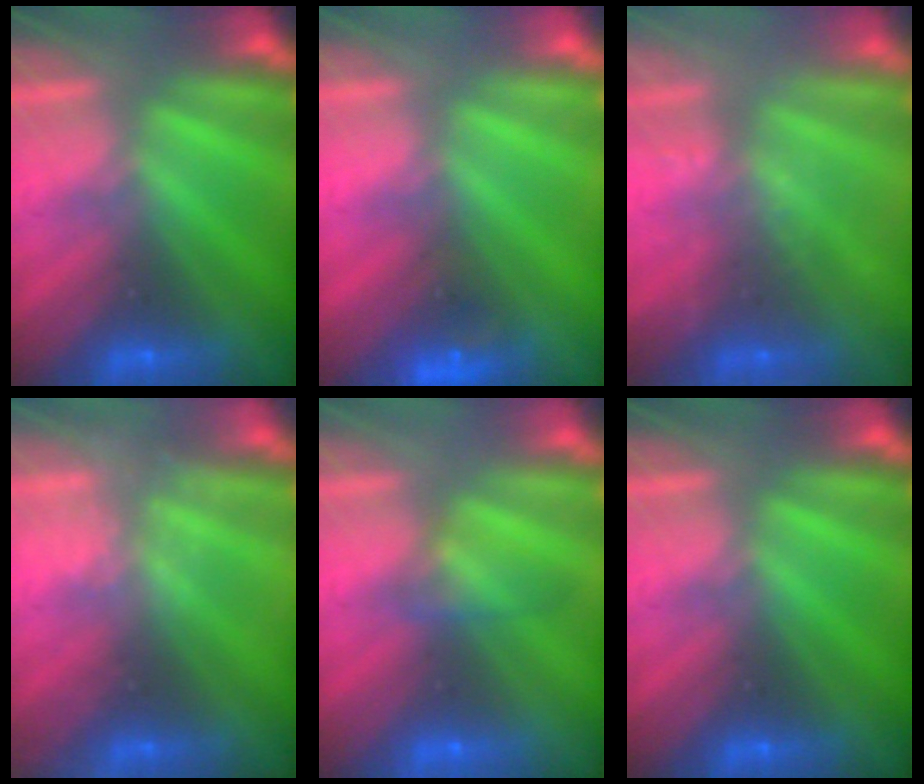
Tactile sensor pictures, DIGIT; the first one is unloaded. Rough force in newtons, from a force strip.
{"total": 4.6}
{"total": 2.2}
{"total": 2.2}
{"total": 2.1}
{"total": 0.0}